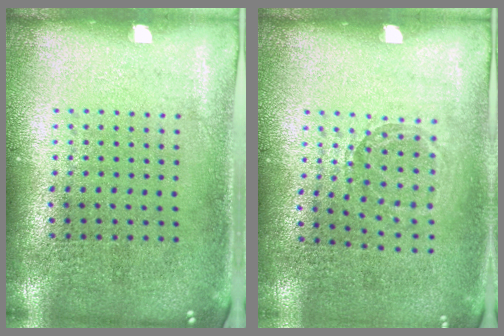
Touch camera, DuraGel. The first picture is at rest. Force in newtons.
{"total": 0.8, "press": 0.8, "slide": 0.1}